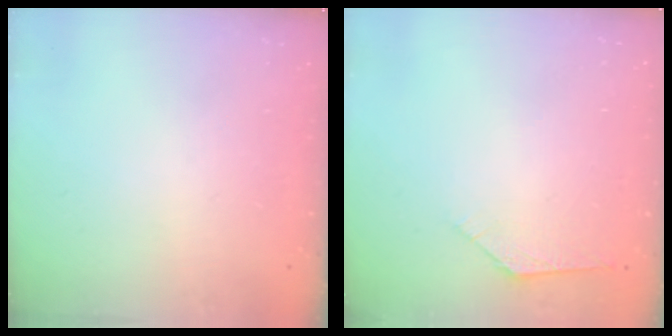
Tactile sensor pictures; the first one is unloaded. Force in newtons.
{"total": 2.7, "press": 2.6, "slide": 0.7}